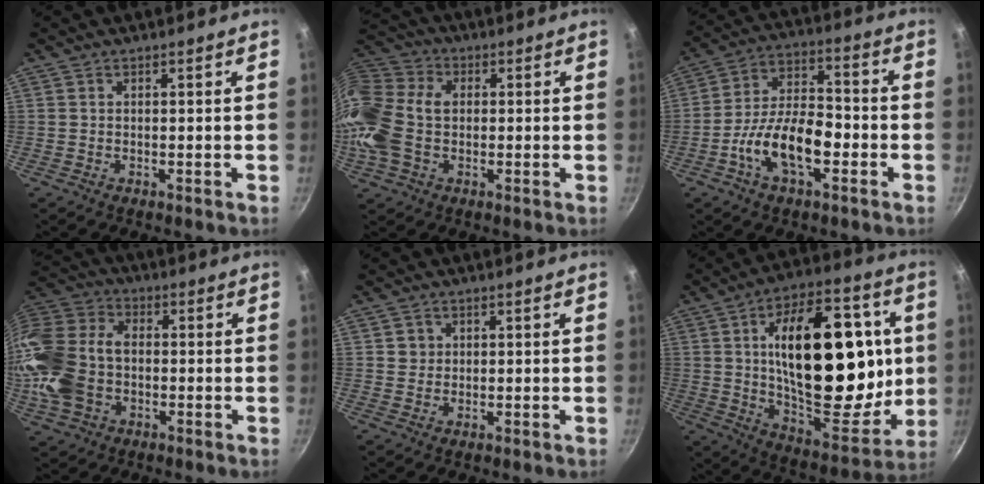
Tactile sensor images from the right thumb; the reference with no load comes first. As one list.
[{"total": 18.6, "force": [-0.4, 13.8, 12.5], "torque": [-0.263, 0.030, -0.015]}, {"total": 13.6, "force": [-4.8, 6.7, 10.8], "torque": [-0.170, 0.046, -0.094]}, {"total": 19.5, "force": [-2.6, 14.3, 13.1], "torque": [-0.282, 0.037, -0.054]}, {"total": 2.1, "force": [0.5, 2.0, 0.4], "torque": [0.006, 0.005, 0.006]}, {"total": 32.7, "force": [4.4, 17.6, 27.2], "torque": [-0.381, -0.008, 0.069]}]